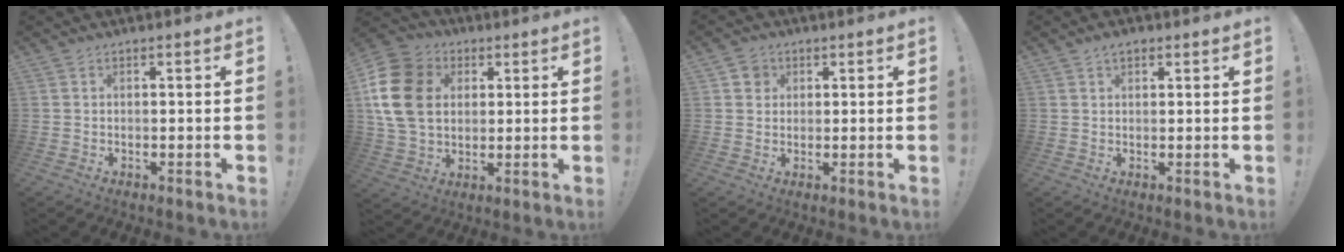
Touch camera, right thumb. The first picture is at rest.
{"total": 17.7, "force": [3.4, 13.7, 10.6], "torque": [-0.196, -0.003, 0.066]}
{"total": 4.1, "force": [1.4, 3.7, 1.1], "torque": [-0.010, -0.001, 0.026]}
{"total": 2.5, "force": [1.5, 1.3, 1.5], "torque": [-0.024, -0.001, 0.027]}